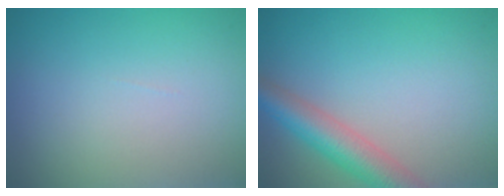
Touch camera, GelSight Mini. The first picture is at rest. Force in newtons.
{"total": 4.7, "press": 4.7, "slide": 0.2}